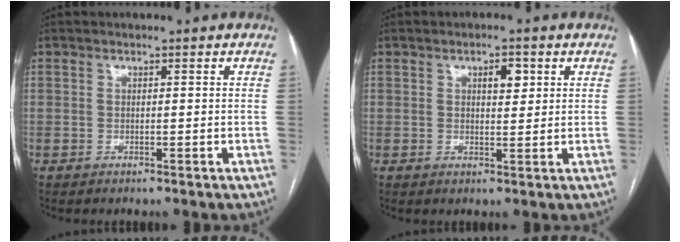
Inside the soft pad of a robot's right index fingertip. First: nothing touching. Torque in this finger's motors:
{"motor_torque": [0.08, 0.08, 0.04, 0.03]}